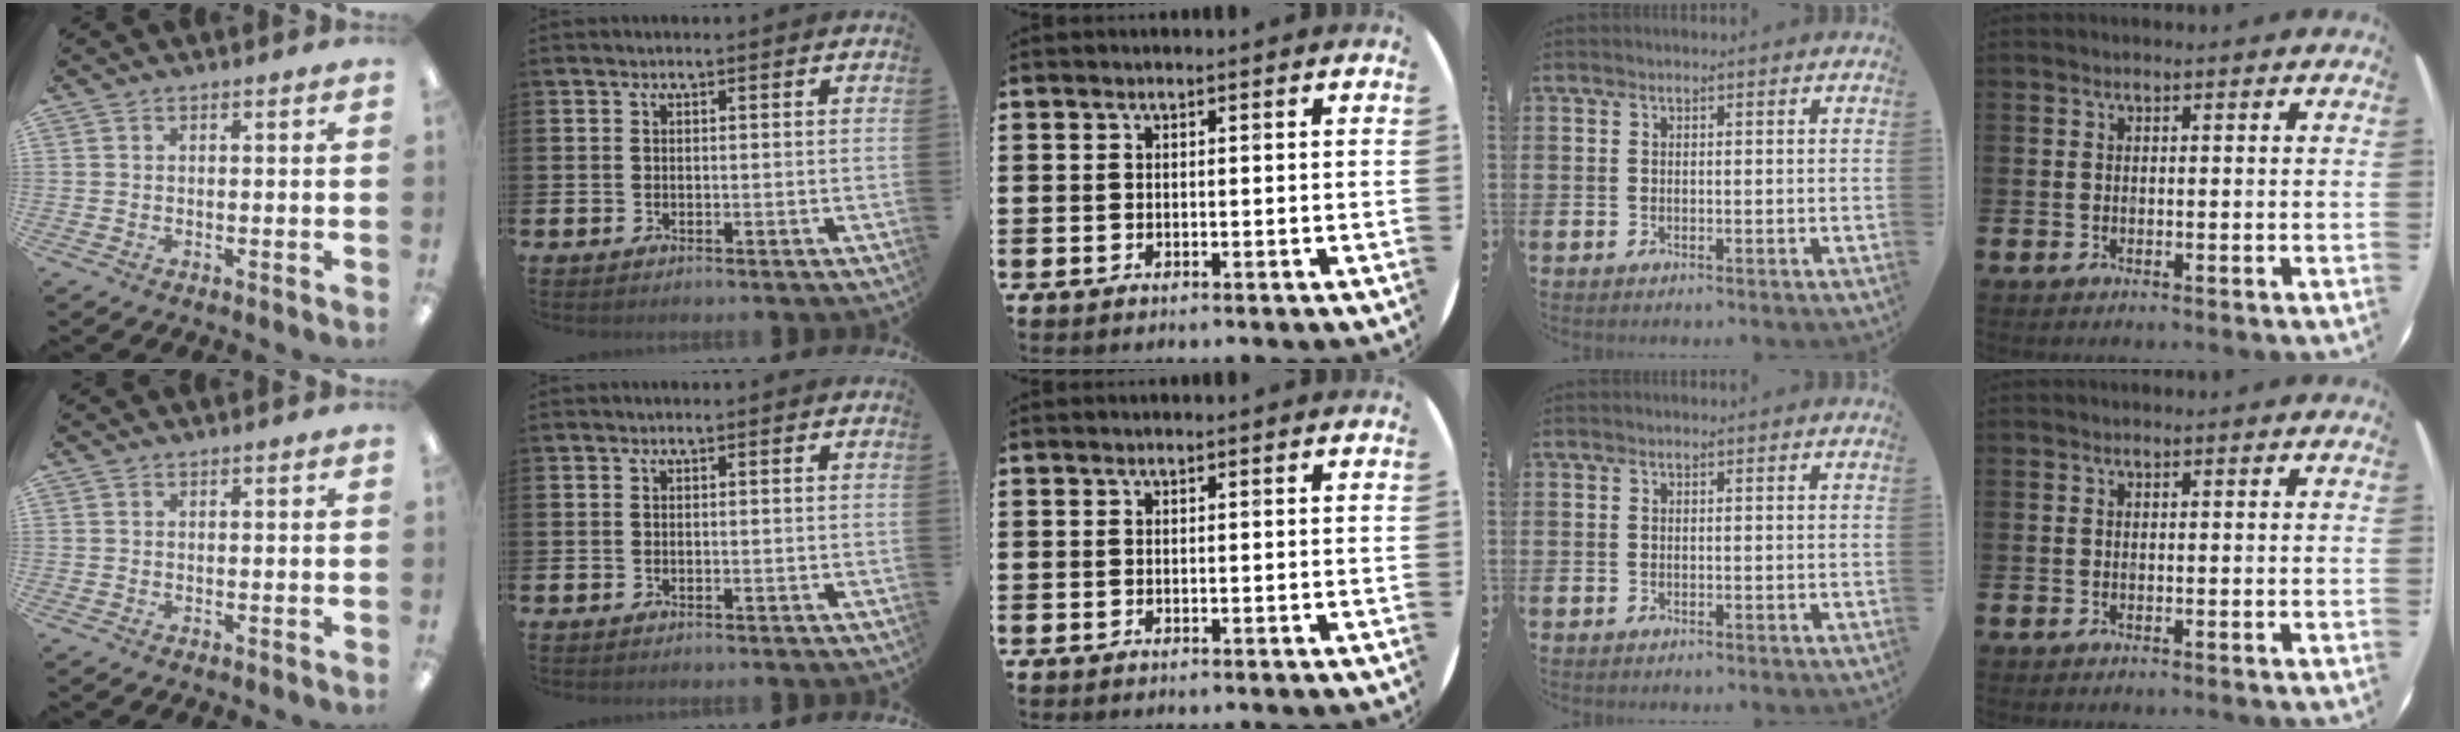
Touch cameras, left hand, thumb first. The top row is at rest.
{}